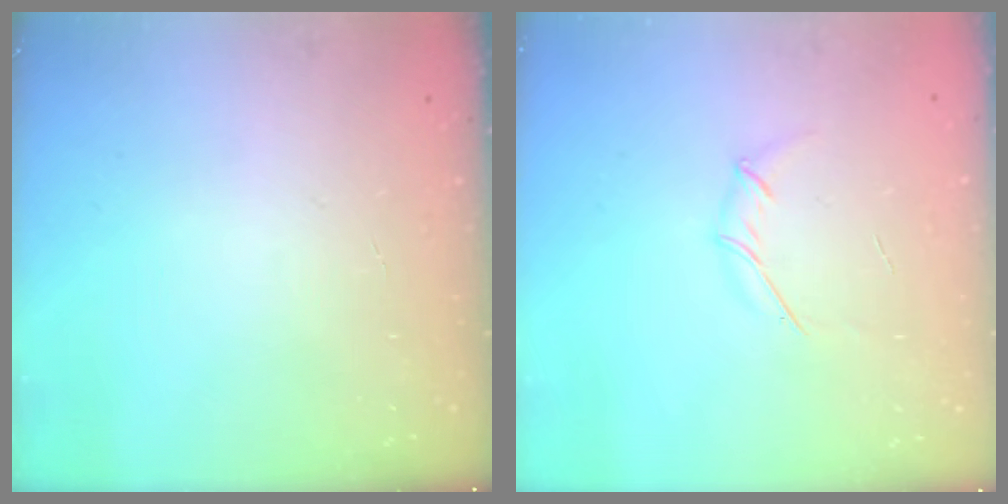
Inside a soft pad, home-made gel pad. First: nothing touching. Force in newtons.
{"total": 4.5, "press": 4.3, "slide": 1.1}